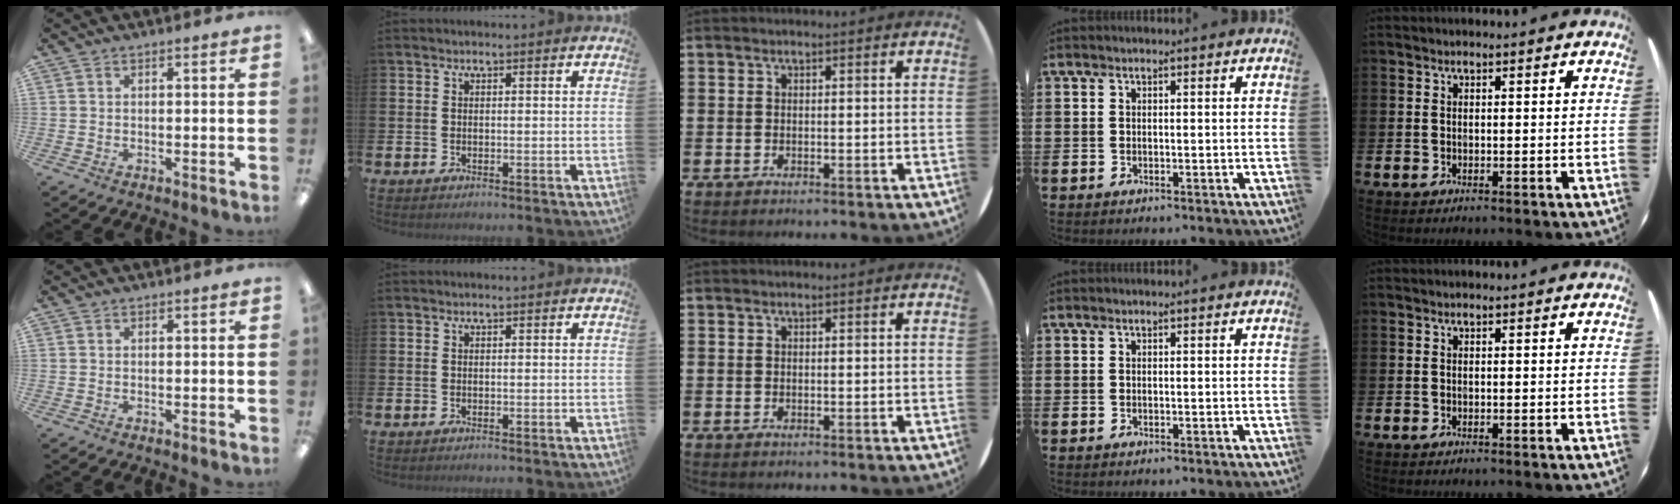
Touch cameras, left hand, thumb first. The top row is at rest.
{}